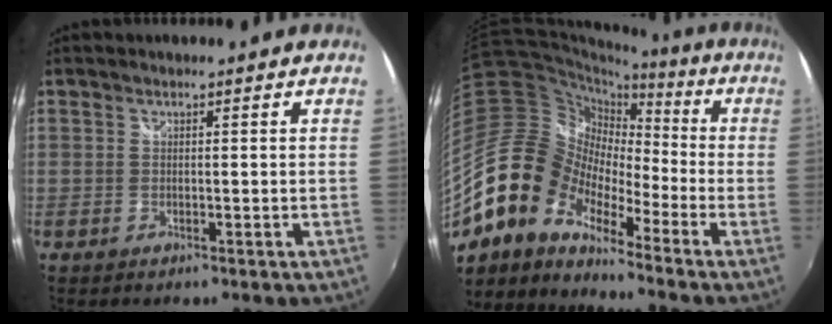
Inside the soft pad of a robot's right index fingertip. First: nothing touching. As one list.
[{"total": 16.9, "force": [-10.9, 9.6, 8.5], "torque": [-0.161, 0.008, -0.233]}]